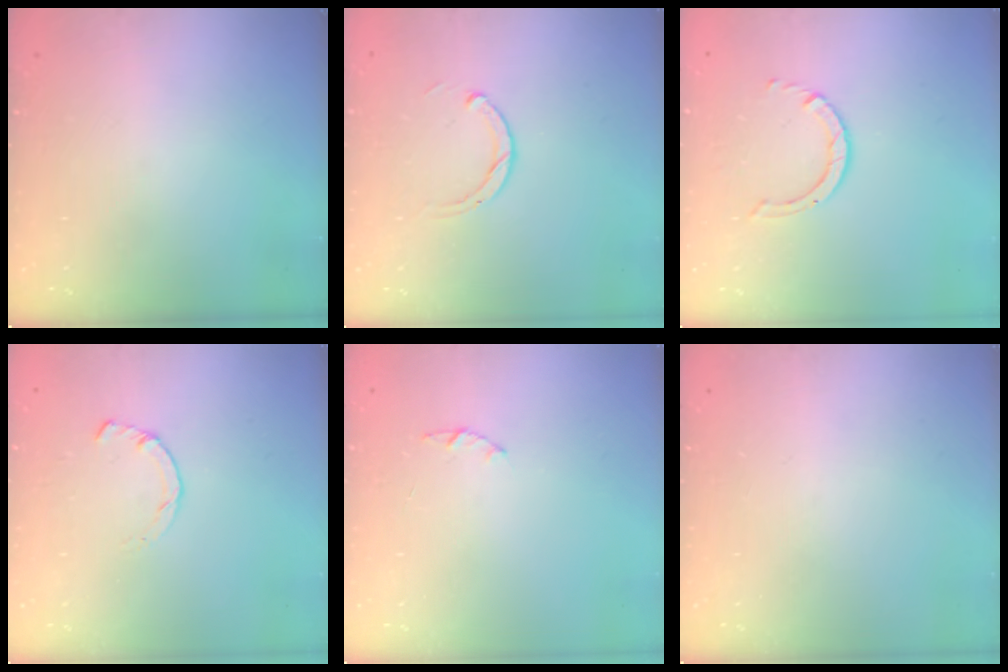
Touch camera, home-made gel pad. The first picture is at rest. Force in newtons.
{"total": 2.3, "press": 2.3, "slide": 0.3}
{"total": 1.4, "press": 1.4, "slide": 0.2}
{"total": 2.3, "press": 2.3, "slide": 0.1}
{"total": 1.0, "press": 0.9, "slide": 0.3}
{"total": 0.0}